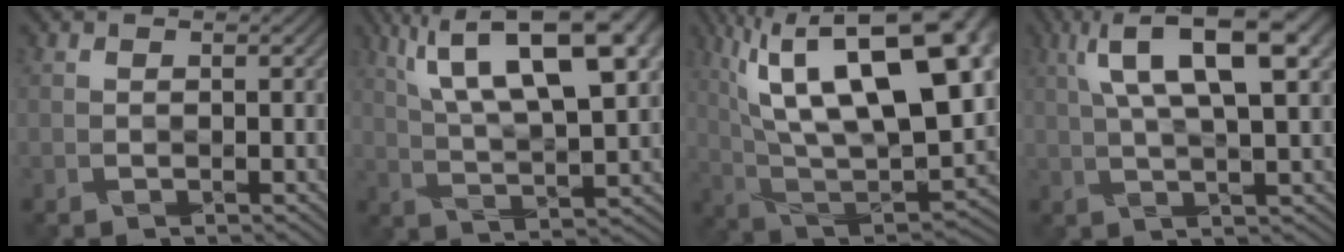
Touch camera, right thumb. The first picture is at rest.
{"total": 16.4, "force": [8.1, 5.2, 13.3], "torque": [-0.232, 0.021, 0.140]}
{"total": 21.6, "force": [8.5, 8.8, 17.8], "torque": [-0.294, 0.042, 0.144]}
{"total": 11.0, "force": [4.7, 2.7, 9.5], "torque": [-0.159, 0.015, 0.085]}